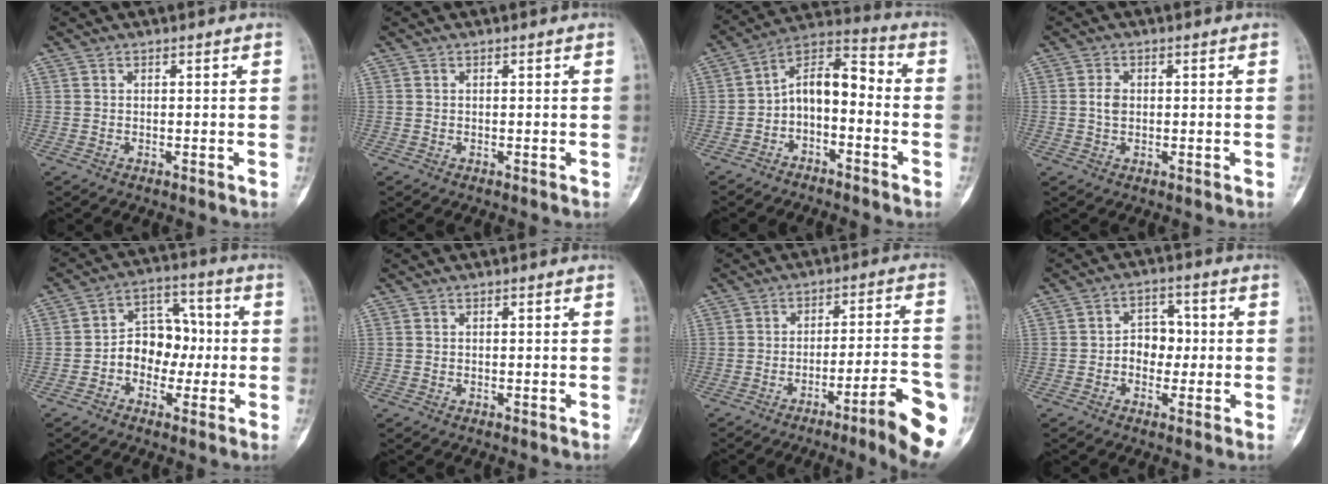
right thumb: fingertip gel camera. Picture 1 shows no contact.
{"total": 0.0}
{"total": 10.6, "force": [-3.0, 5.9, 8.2], "torque": [-0.124, 0.071, -0.065]}
{"total": 2.4, "force": [0.1, 1.7, 1.8], "torque": [-0.031, 0.003, 0.003]}
{"total": 10.0, "force": [-1.4, 7.5, 6.4], "torque": [-0.056, 0.041, -0.034]}
{"total": 0.0}
{"total": 13.9, "force": [-6.8, 1.9, 12.0], "torque": [-0.159, 0.033, -0.093]}
{"total": 6.0, "force": [-0.5, 4.6, 3.9], "torque": [-0.023, 0.018, -0.018]}